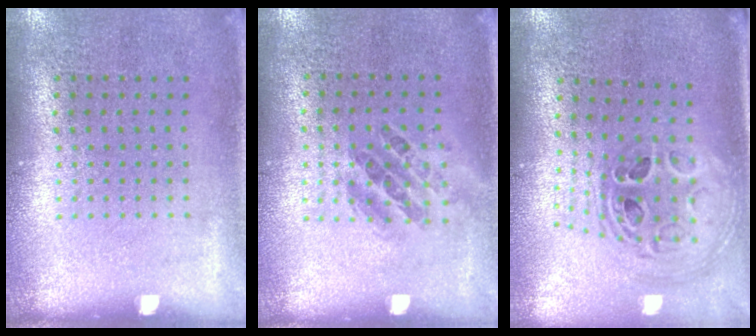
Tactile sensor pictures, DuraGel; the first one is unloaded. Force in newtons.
{"total": 0.8, "press": 0.7, "slide": 0.4}
{"total": 1.3, "press": 1.2, "slide": 0.6}